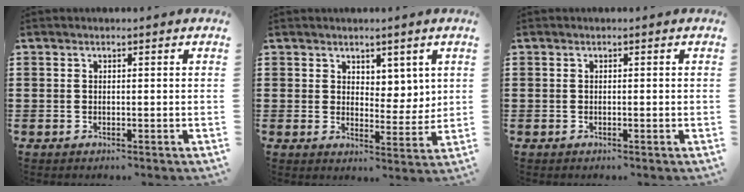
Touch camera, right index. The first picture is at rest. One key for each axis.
{"total": 4.2, "fx": 3.1, "fy": 2.9, "fz": 0.5, "tx": -0.016, "ty": 0.001, "tz": 0.056}
{"total": 0.0}